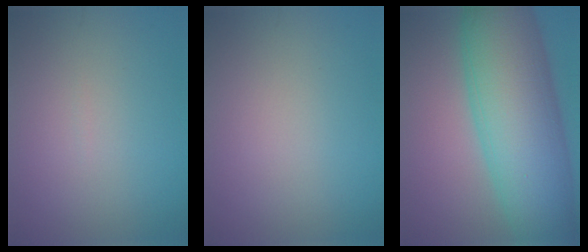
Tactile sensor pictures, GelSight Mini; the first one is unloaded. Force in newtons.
{"total": 0.0}
{"total": 13.8, "press": 13.8, "slide": 0.3}